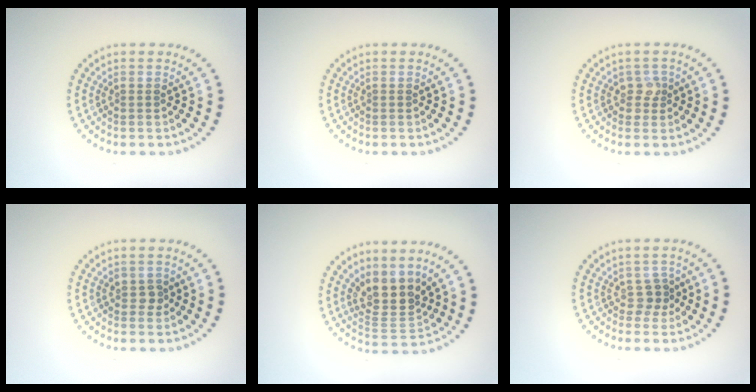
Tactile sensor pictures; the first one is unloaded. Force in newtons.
{"total": 0.0}
{"total": 1.5, "press": 1.3, "slide": 0.7}
{"total": 0.9, "press": 0.9, "slide": 0.2}
{"total": 3.9, "press": 3.2, "slide": 2.2}
{"total": 1.5, "press": 1.0, "slide": 1.1}